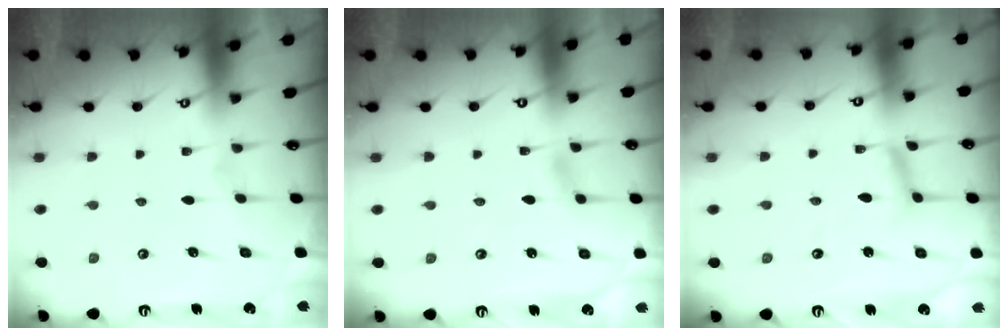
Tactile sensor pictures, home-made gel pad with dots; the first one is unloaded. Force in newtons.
{"total": 2.7, "press": 2.7, "slide": 0.3}
{"total": 6.6, "press": 6.6, "slide": 0.1}